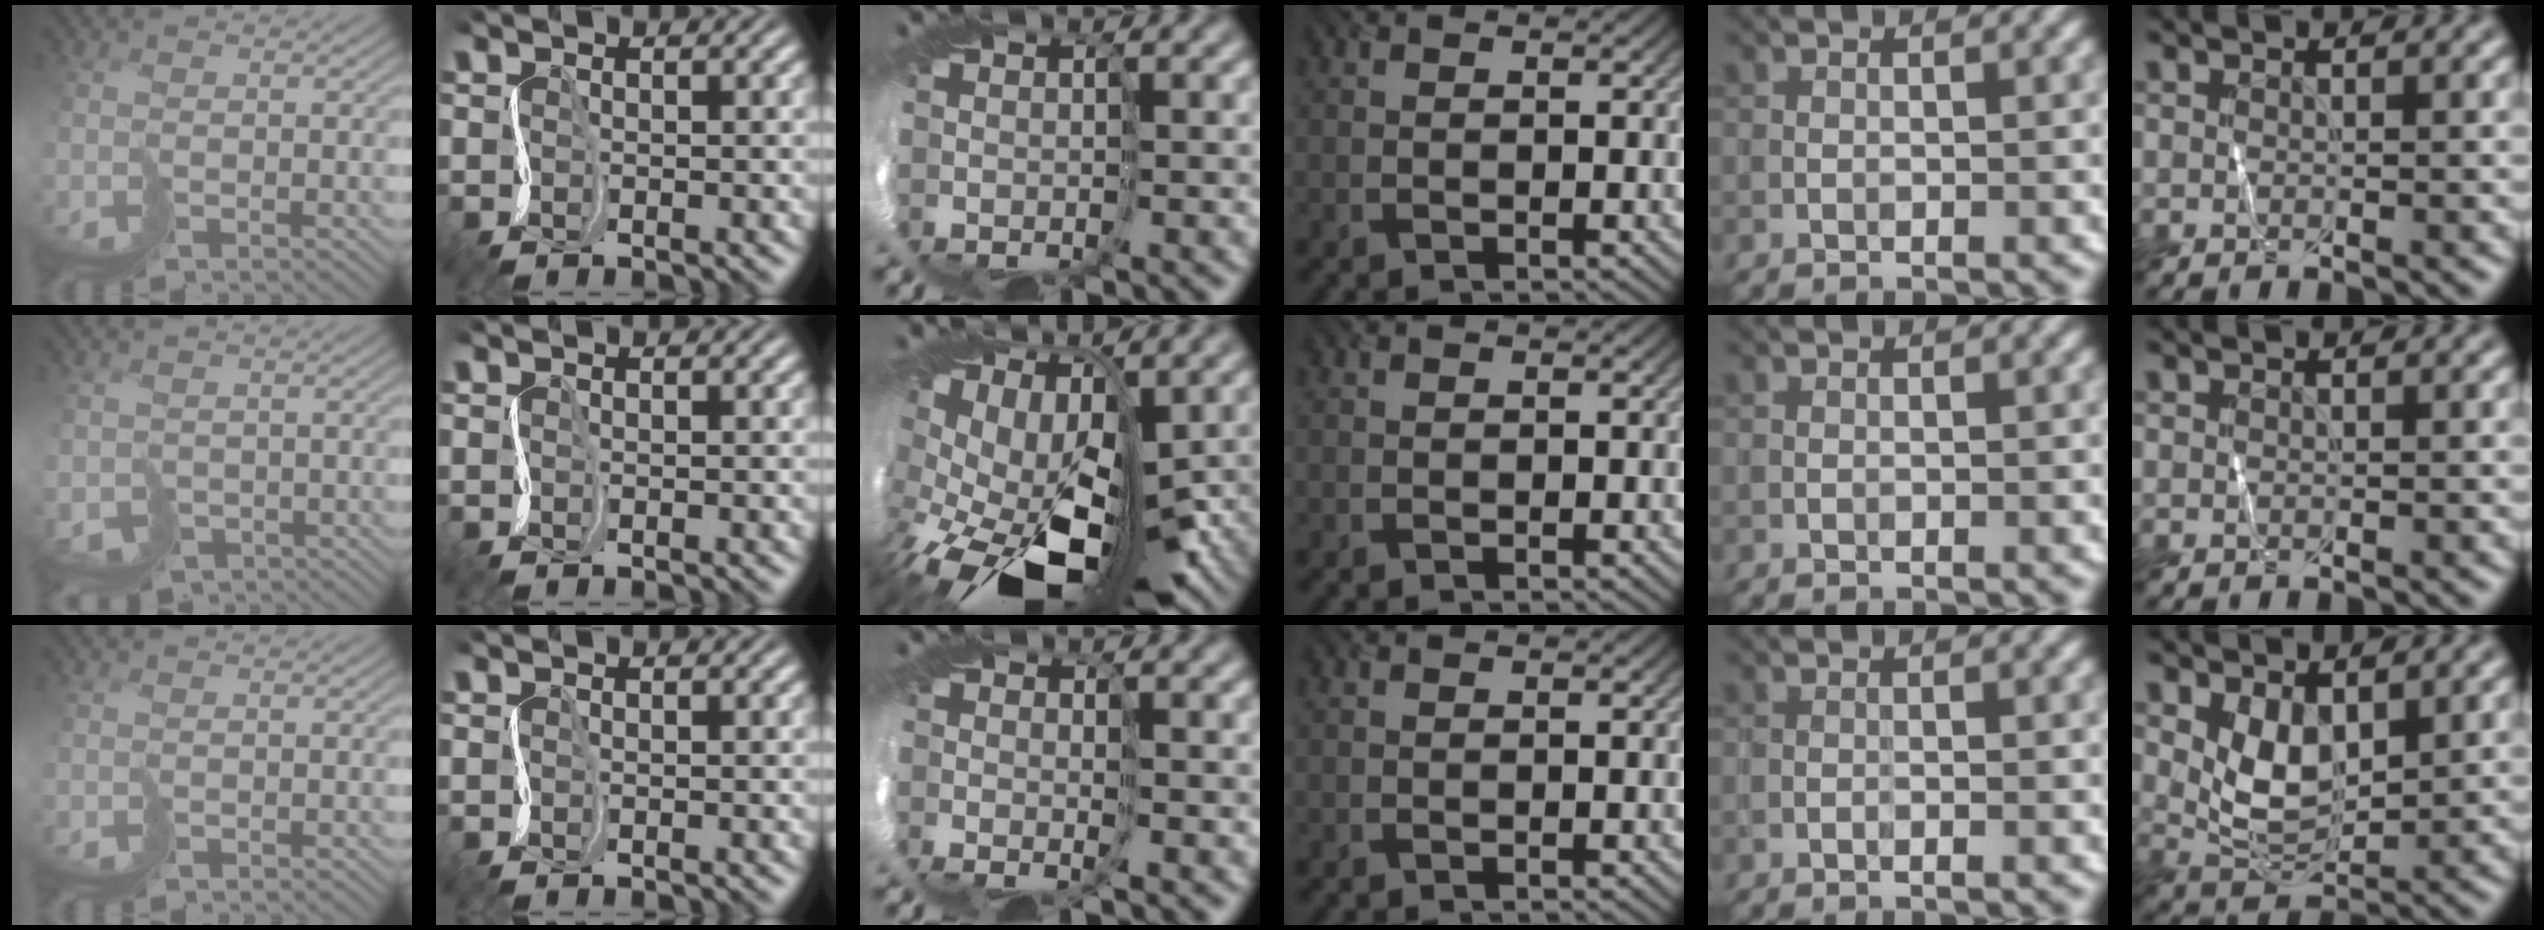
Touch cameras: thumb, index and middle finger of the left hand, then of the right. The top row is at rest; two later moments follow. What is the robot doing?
{"motion": "cut", "object": "tape"}